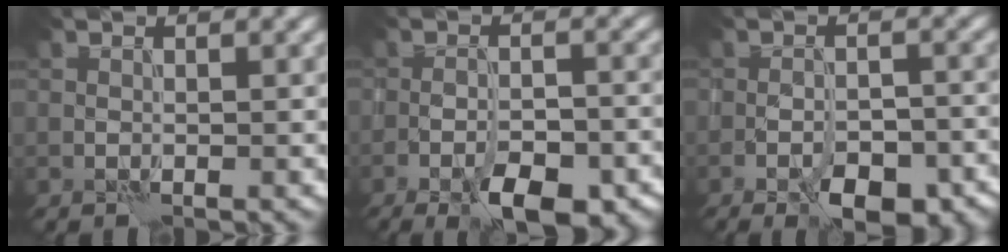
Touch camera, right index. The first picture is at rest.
{"total": 7.0, "force": [-4.4, 2.4, 4.9], "torque": [-0.070, -0.007, -0.064]}
{"total": 7.4, "force": [-4.9, 3.3, 4.4], "torque": [-0.054, -0.003, -0.062]}